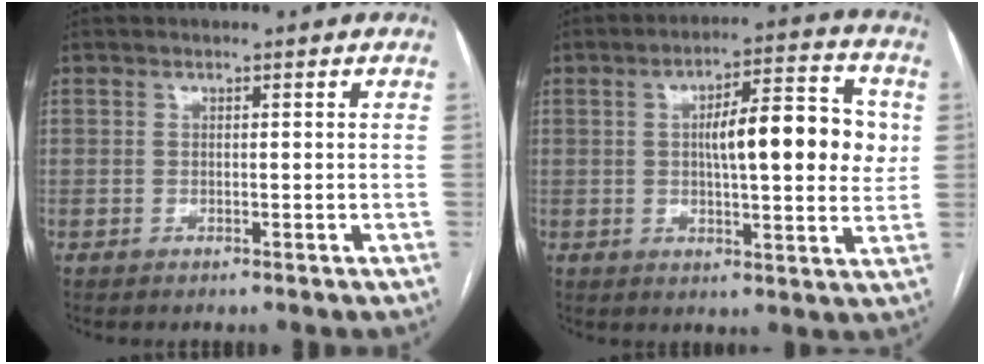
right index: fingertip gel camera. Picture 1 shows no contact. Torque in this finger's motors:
{"motor_torque": [0.85, 0.43, 0.32, 0.08]}